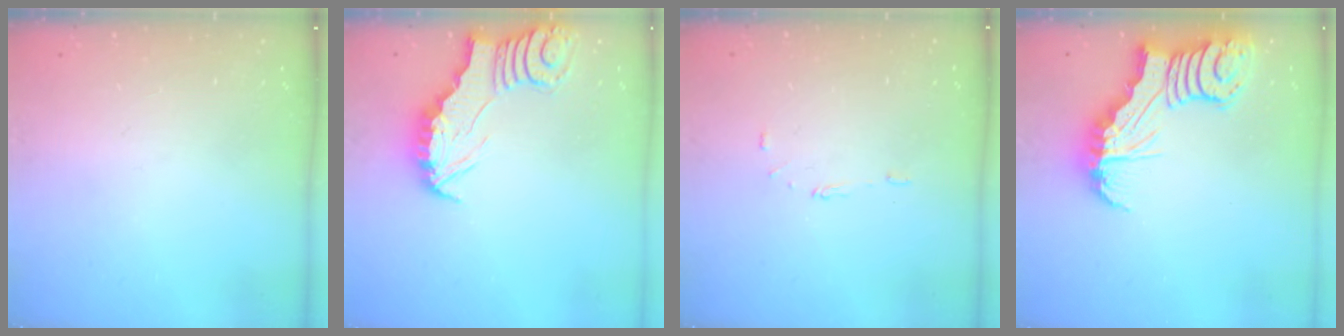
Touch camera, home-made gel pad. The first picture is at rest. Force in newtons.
{"total": 2.5, "press": 2.5, "slide": 0.2}
{"total": 5.9, "press": 5.9, "slide": 0.5}
{"total": 7.0, "press": 6.9, "slide": 0.8}